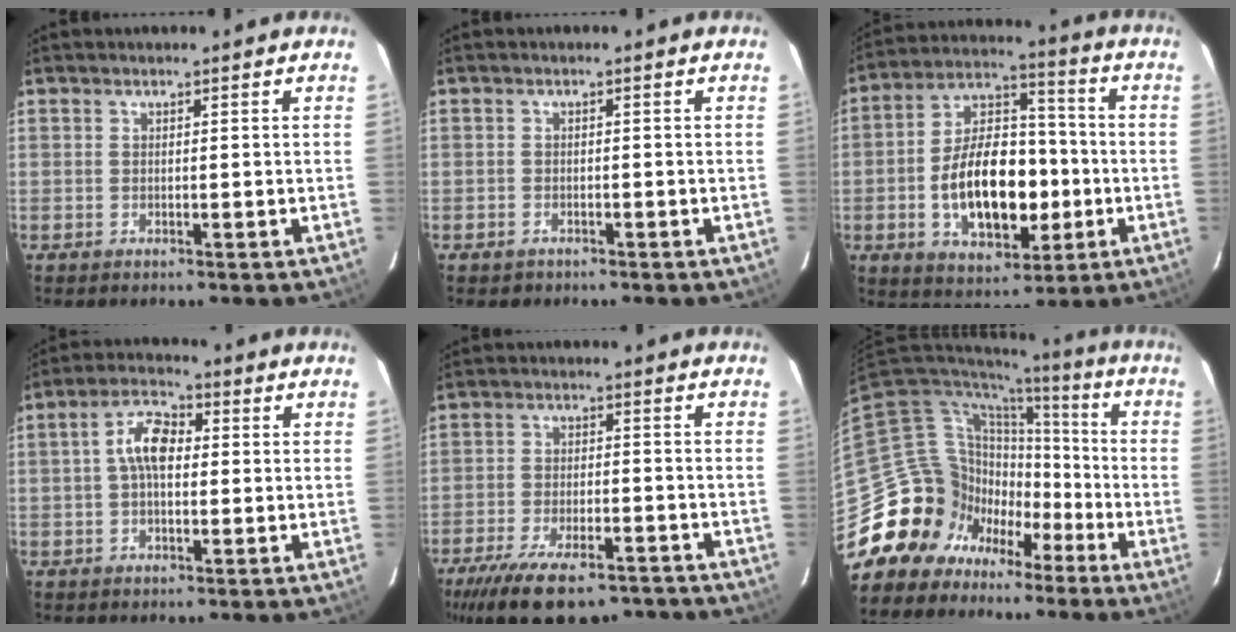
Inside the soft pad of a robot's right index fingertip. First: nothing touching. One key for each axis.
{"total": 1.6, "fx": -1.0, "fy": 1.2, "fz": 0.2, "tx": -0.008, "ty": 0.005, "tz": -0.011}
{"total": 17.7, "fx": -3.6, "fy": 10.0, "fz": 14.2, "tx": -0.267, "ty": 0.021, "tz": -0.047}
{"total": 6.9, "fx": 0.5, "fy": 3.8, "fz": 5.7, "tx": -0.110, "ty": 0.021, "tz": 0.007}
{"total": 19.4, "fx": -14.3, "fy": 7.7, "fz": 10.6, "tx": -0.213, "ty": -0.030, "tz": -0.211}
{"total": 16.2, "fx": -7.9, "fy": 13.8, "fz": 2.9, "tx": -0.087, "ty": 0.046, "tz": -0.133}